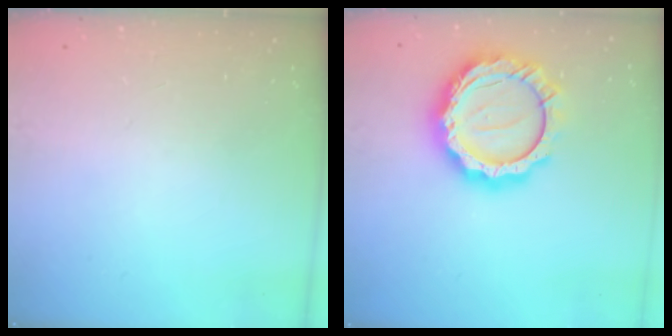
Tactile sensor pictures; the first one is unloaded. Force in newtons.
{"total": 18.4, "press": 18.4, "slide": 1.5}